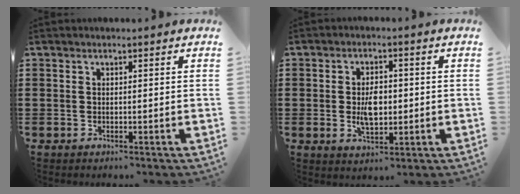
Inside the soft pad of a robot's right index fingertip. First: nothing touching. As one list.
[{"total": 4.9, "force": [-0.2, 2.8, 4.0], "torque": [-0.070, 0.006, -0.005]}]